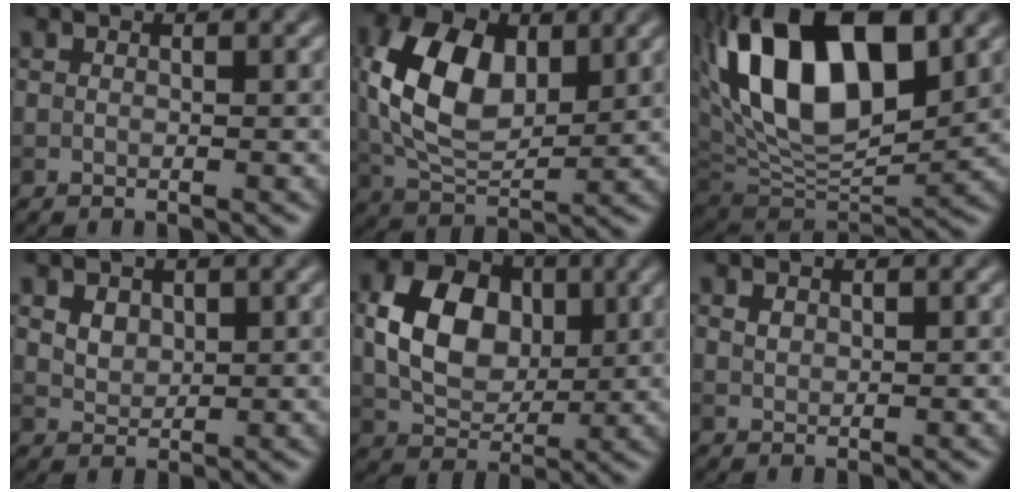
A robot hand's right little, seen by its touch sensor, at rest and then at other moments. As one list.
[{"total": 9.2, "force": [1.9, 5.8, 6.9], "torque": [-0.149, 0.007, 0.034]}, {"total": 15.5, "force": [4.9, 7.7, 12.5], "torque": [-0.226, 0.014, 0.083]}, {"total": 2.6, "force": [1.2, 1.9, 1.3], "torque": [-0.031, 0.006, 0.024]}, {"total": 7.8, "force": [0.9, 5.8, 5.2], "torque": [-0.095, 0.004, 0.013]}, {"total": 0.7, "force": [0.3, 0.6, 0.3], "torque": [-0.010, -0.001, 0.006]}]